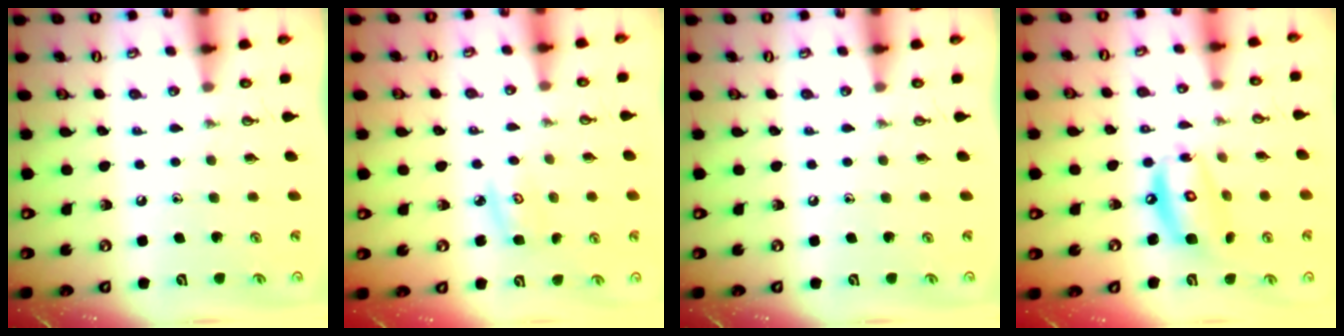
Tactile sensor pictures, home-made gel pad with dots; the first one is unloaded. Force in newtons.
{"total": 4.9, "press": 4.8, "slide": 0.6}
{"total": 0.0}
{"total": 12.0, "press": 11.9, "slide": 1.2}